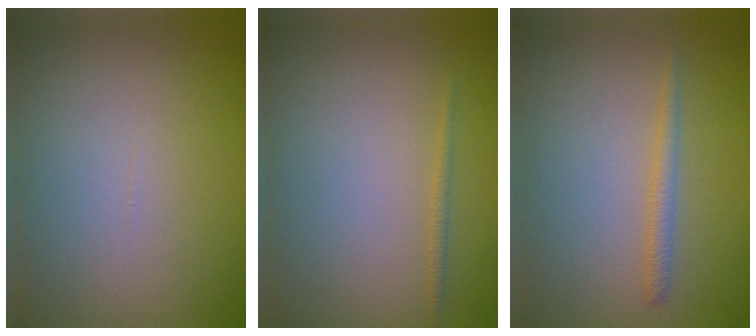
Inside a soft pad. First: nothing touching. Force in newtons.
{"total": 0.6, "press": 0.6, "slide": 0.1}
{"total": 1.3, "press": 1.3, "slide": 0.0}